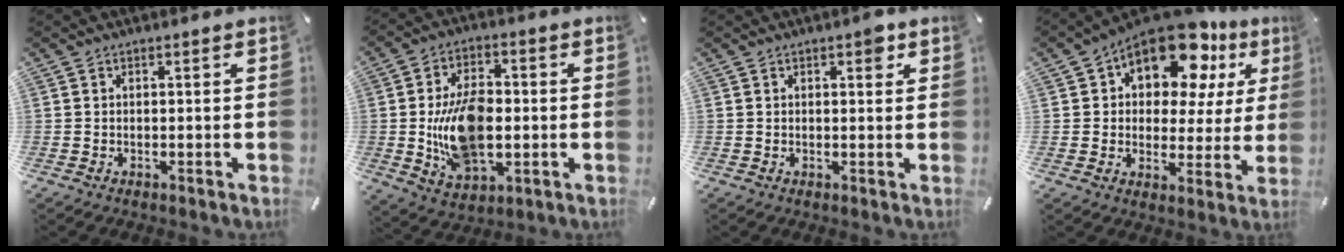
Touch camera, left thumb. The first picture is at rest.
{"total": 15.9, "force": [-1.2, 10.1, 12.2], "torque": [-0.230, -0.003, -0.019]}
{"total": 2.9, "force": [1.4, 1.4, 2.0], "torque": [-0.013, -0.006, 0.016]}
{"total": 15.8, "force": [10.9, 8.1, 8.2], "torque": [-0.125, -0.079, 0.188]}